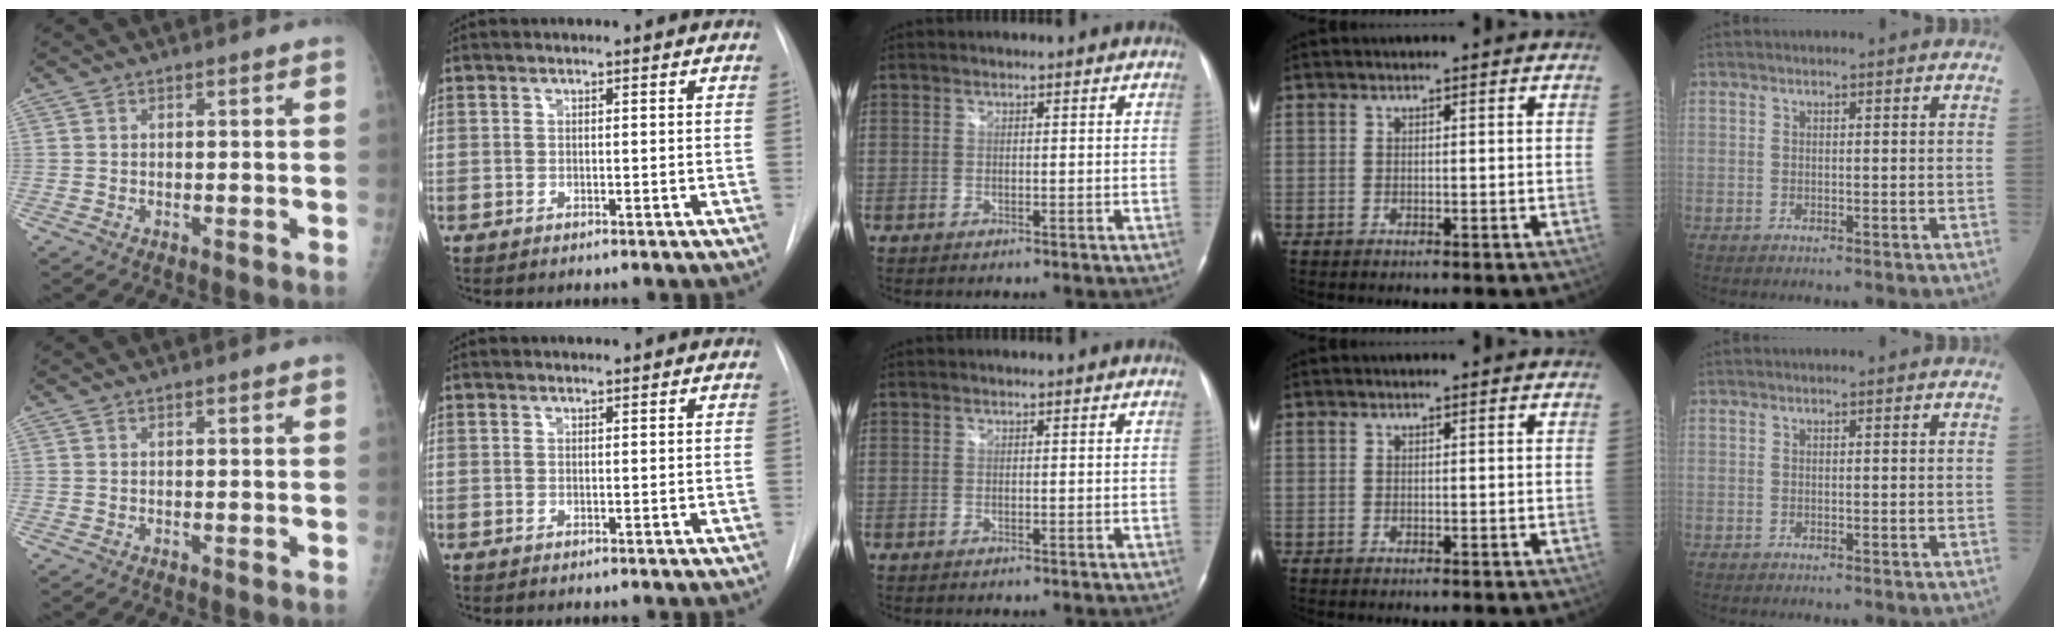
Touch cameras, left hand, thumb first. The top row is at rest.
{"thumb": {"total": 0.7, "force": [0.4, 0.1, 0.5], "torque": [-0.008, 0.000, 0.006]}}